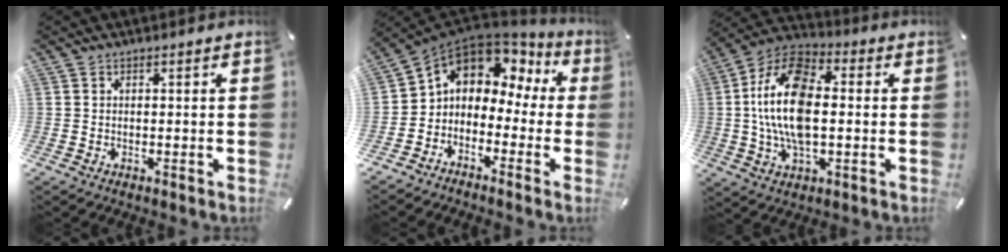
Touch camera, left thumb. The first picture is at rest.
{"total": 6.2, "force": [2.1, 5.3, 2.3], "torque": [-0.059, -0.020, 0.038]}
{"total": 16.6, "force": [0.1, 9.4, 13.8], "torque": [-0.303, 0.000, -0.001]}